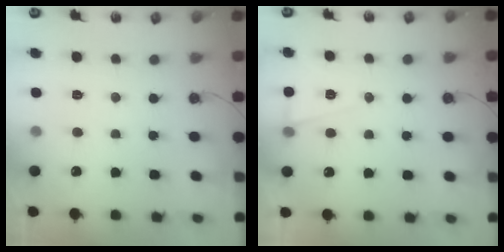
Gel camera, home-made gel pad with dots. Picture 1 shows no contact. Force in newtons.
{"total": 6.3, "press": 4.4, "slide": 4.6}